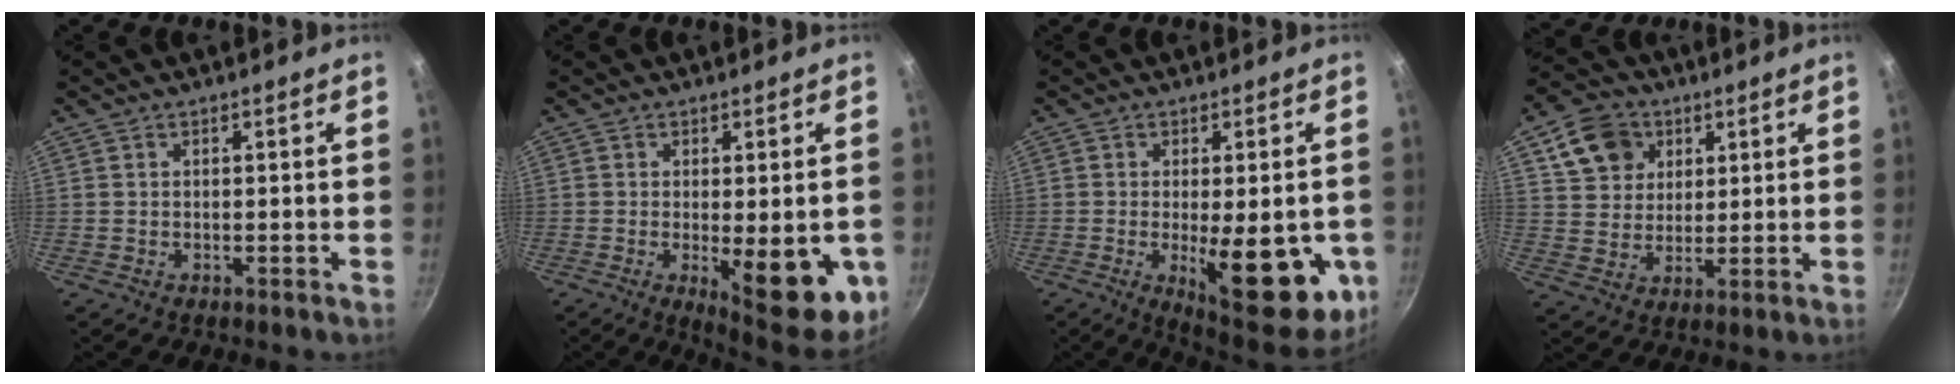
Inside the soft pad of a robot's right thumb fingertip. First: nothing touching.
{"total": 14.7, "force": [-3.3, 5.0, 13.4], "torque": [-0.147, -0.012, -0.032]}
{"total": 18.8, "force": [-4.4, 6.9, 16.9], "torque": [-0.185, -0.017, -0.045]}
{"total": 10.4, "force": [4.7, 8.3, 4.2], "torque": [-0.049, -0.001, 0.082]}